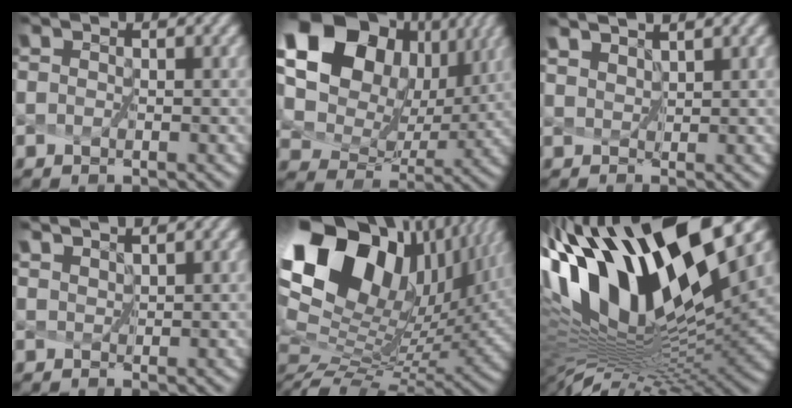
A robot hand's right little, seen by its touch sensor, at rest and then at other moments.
{"total": 15.6, "force": [6.6, 11.4, 8.4], "torque": [-0.182, 0.029, 0.131]}
{"total": 2.1, "force": [2.1, -0.3, 0.2], "torque": [-0.017, 0.005, 0.043]}
{"total": 1.3, "force": [1.3, -0.1, 0.3], "torque": [-0.014, 0.006, 0.031]}
{"total": 17.1, "force": [8.0, 9.5, 11.7], "torque": [-0.235, 0.032, 0.148]}
{"total": 16.3, "force": [4.8, 5.9, 14.4], "torque": [-0.249, 0.008, 0.086]}